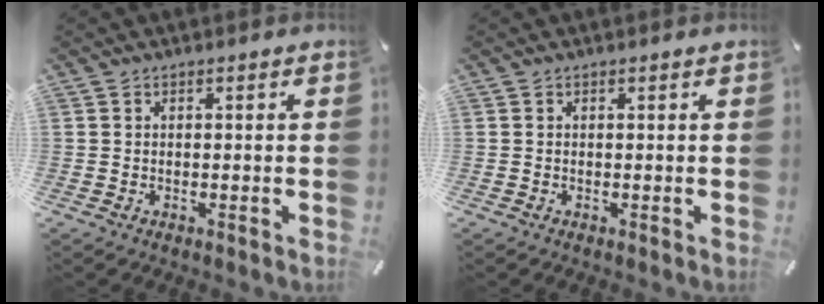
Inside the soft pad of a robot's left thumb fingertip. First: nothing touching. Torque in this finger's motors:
{"motor_torque": [0.00, -0.01, 0.00, 0.10, -0.01]}